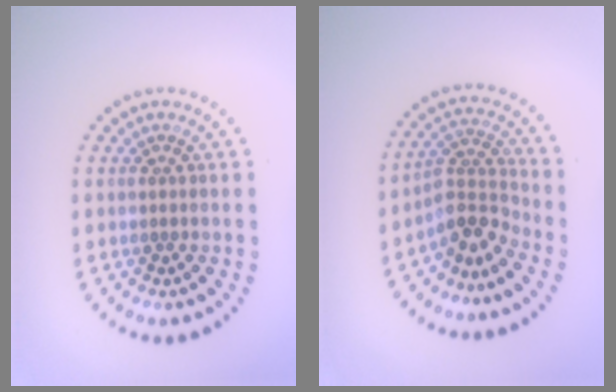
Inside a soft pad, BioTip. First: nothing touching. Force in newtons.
{"total": 3.5, "press": 2.4, "slide": 2.5}